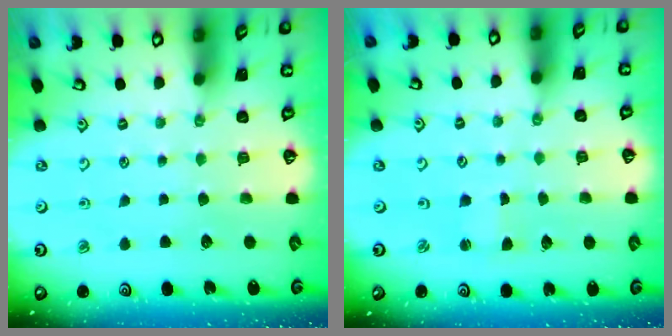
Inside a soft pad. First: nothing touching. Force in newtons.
{"total": 1.1, "press": 1.1, "slide": 0.1}